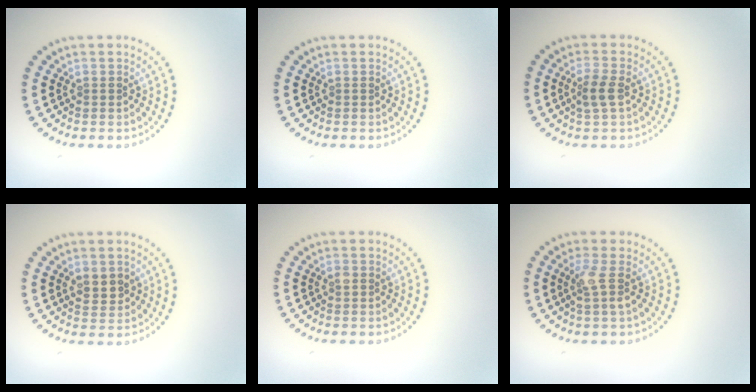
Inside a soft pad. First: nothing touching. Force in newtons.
{"total": 0.0}
{"total": 1.9, "press": 1.8, "slide": 0.5}
{"total": 1.6, "press": 1.5, "slide": 0.5}
{"total": 0.7, "press": 0.6, "slide": 0.1}
{"total": 2.0, "press": 1.6, "slide": 1.2}